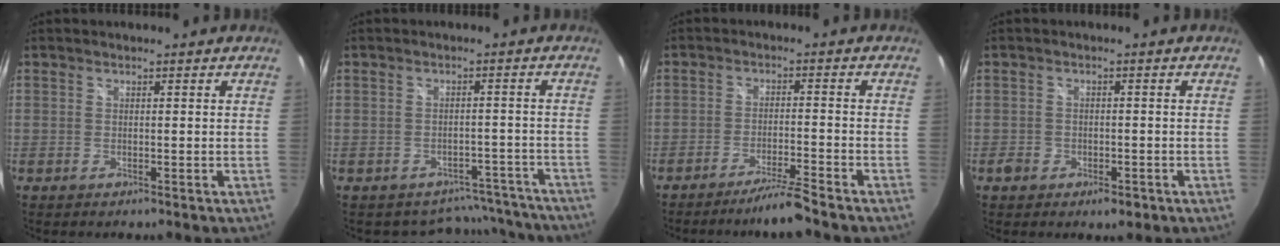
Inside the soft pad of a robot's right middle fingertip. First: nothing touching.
{"total": 9.3, "force": [-8.0, 4.6, 0.8], "torque": [-0.006, 0.027, -0.081]}
{"total": 7.5, "force": [-6.1, -2.1, 3.7], "torque": [-0.086, -0.013, -0.102]}
{"total": 3.6, "force": [-2.0, 2.4, 1.9], "torque": [-0.038, -0.005, -0.030]}